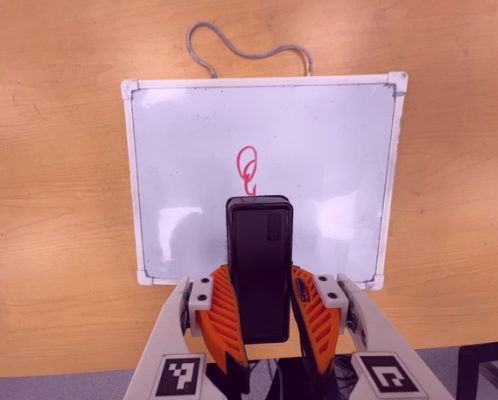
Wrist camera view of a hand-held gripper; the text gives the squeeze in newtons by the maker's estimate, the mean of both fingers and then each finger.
{"total": 9.5, "left": 7.9, "right": 11.1}